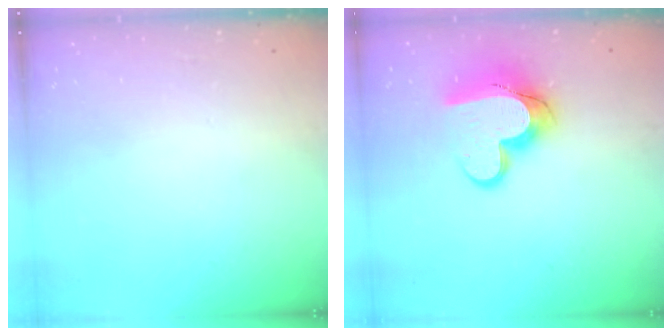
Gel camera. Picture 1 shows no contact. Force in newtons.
{"total": 14.5, "press": 14.5, "slide": 1.2}